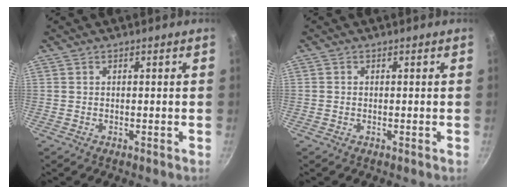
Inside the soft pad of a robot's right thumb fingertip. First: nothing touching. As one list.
[{"total": 0.0}]